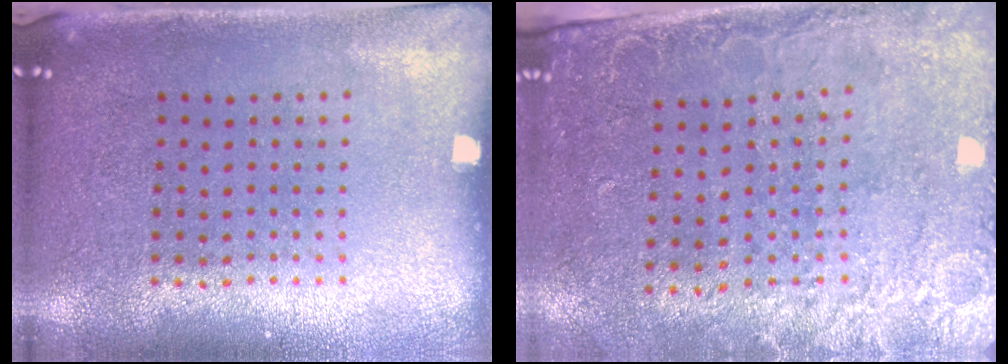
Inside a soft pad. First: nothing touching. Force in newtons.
{"total": 2.6, "press": 2.2, "slide": 1.4}